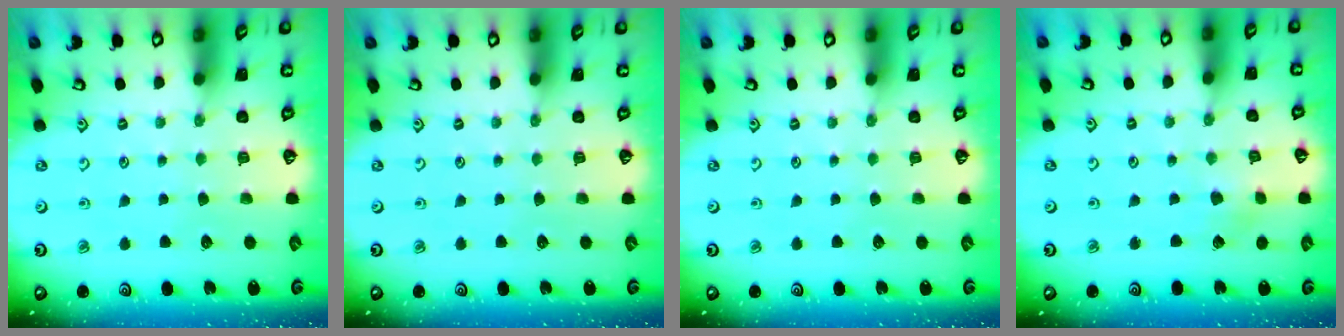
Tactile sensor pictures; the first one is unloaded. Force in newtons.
{"total": 0.0}
{"total": 0.0}
{"total": 2.6, "press": 2.6, "slide": 0.5}